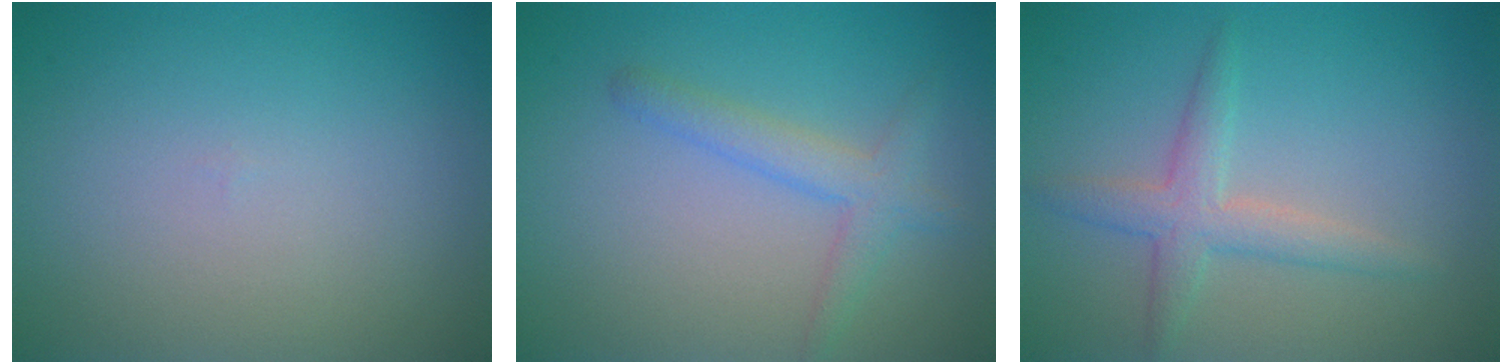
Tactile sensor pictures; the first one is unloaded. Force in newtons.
{"total": 2.0, "press": 2.0, "slide": 0.1}
{"total": 2.8, "press": 2.8, "slide": 0.0}